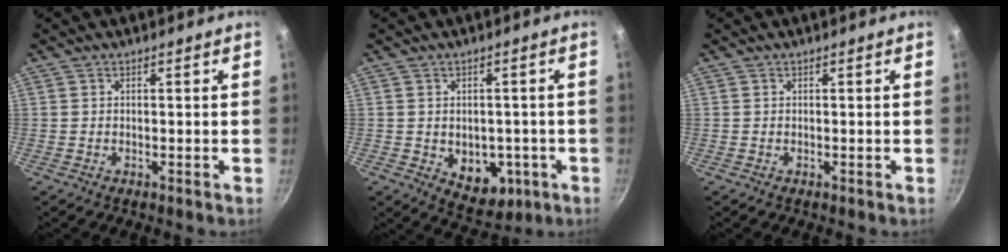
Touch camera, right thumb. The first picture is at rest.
{"total": 8.7, "force": [-2.2, 6.1, 5.7], "torque": [-0.042, -0.004, -0.015]}
{"total": 0.0}